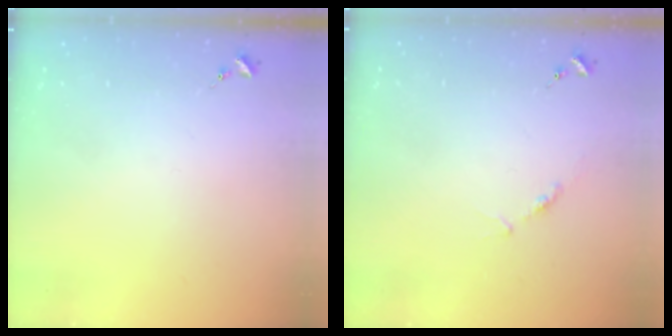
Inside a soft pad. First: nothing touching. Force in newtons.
{"total": 4.7, "press": 4.7, "slide": 0.5}